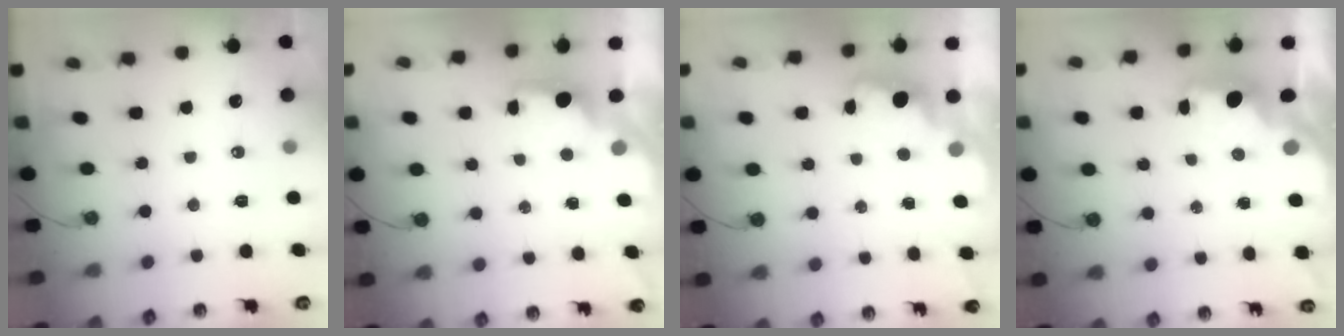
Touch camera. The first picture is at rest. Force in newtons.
{"total": 1.7, "press": 1.5, "slide": 0.8}
{"total": 2.1, "press": 2.1, "slide": 0.6}
{"total": 2.8, "press": 2.7, "slide": 0.4}